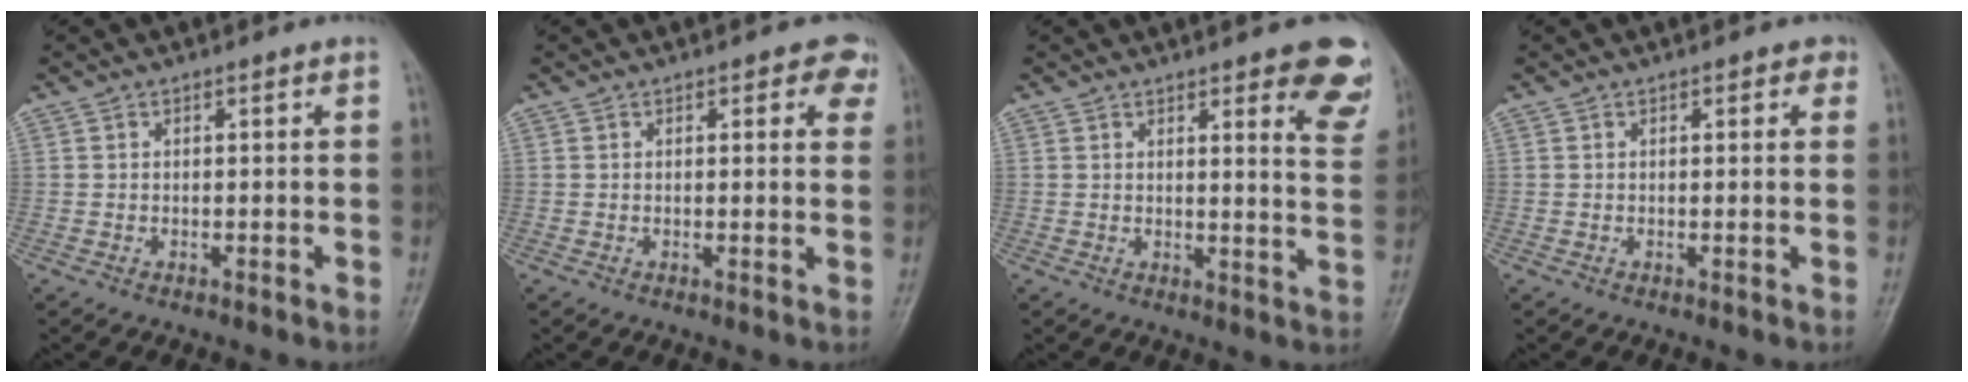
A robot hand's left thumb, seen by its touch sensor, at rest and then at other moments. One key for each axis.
{"total": 4.1, "fx": 2.1, "fy": 2.1, "fz": 2.8, "tx": -0.001, "ty": -0.005, "tz": 0.015}
{"total": 11.9, "fx": 7.1, "fy": 3.3, "fz": 9.0, "tx": -0.071, "ty": -0.037, "tz": 0.073}
{"total": 1.7, "fx": 0.9, "fy": 0.9, "fz": 1.2, "tx": -0.002, "ty": 0.000, "tz": 0.007}